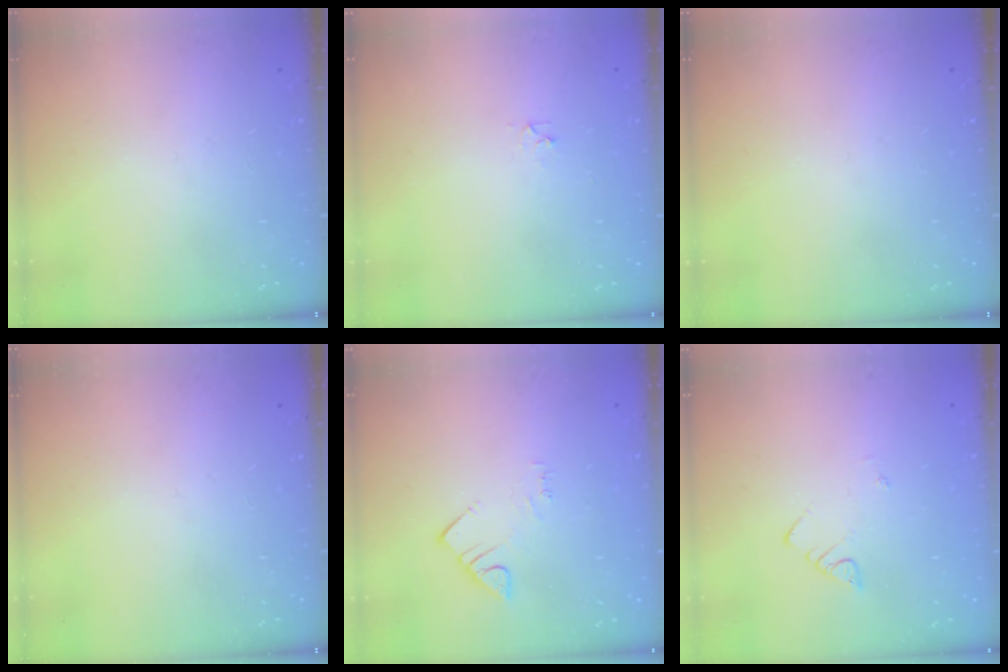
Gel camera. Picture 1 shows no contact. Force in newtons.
{"total": 1.9, "press": 1.9, "slide": 0.2}
{"total": 0.0}
{"total": 0.0}
{"total": 3.0, "press": 3.0, "slide": 0.3}
{"total": 2.1, "press": 2.1, "slide": 0.4}